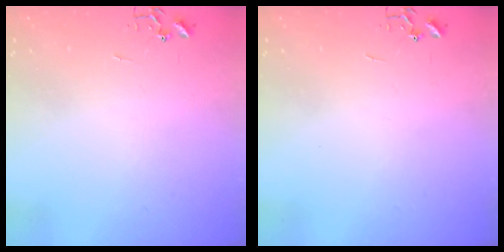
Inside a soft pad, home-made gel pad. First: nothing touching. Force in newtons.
{"total": 0.0}